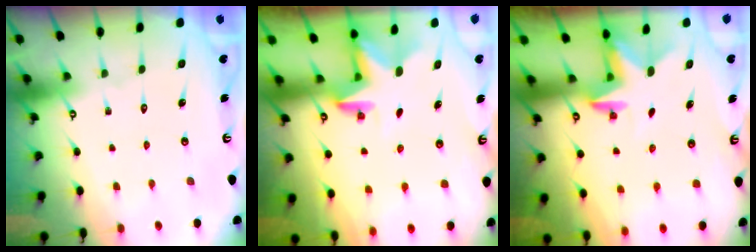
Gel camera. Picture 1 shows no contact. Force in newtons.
{"total": 2.8, "press": 2.8, "slide": 0.1}
{"total": 2.4, "press": 2.3, "slide": 0.4}